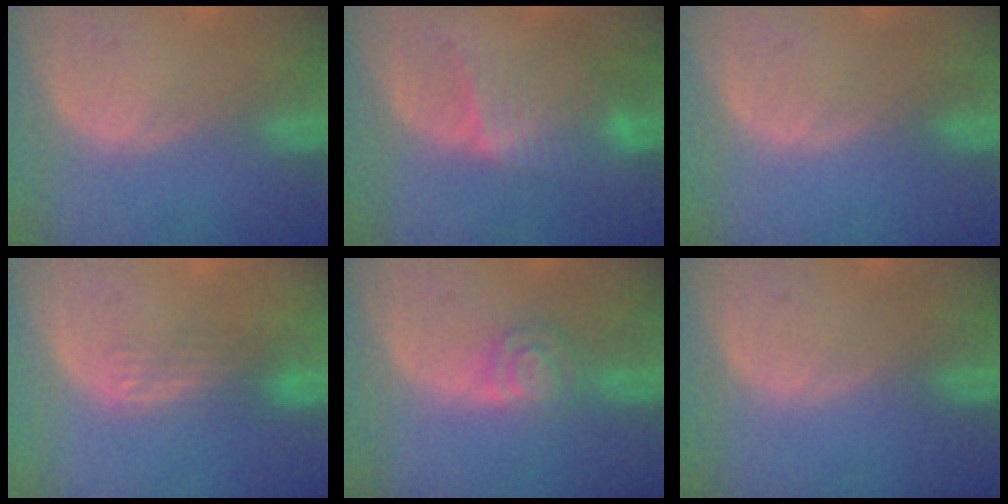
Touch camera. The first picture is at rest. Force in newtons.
{"total": 5.0, "press": 4.9, "slide": 0.4}
{"total": 0.0}
{"total": 2.9, "press": 2.7, "slide": 1.2}
{"total": 4.9, "press": 4.2, "slide": 2.5}
{"total": 0.0}